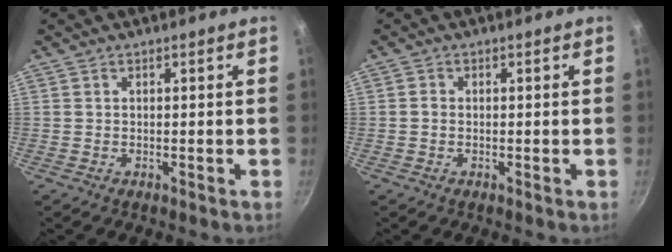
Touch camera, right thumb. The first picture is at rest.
{"total": 1.0, "force": [-0.2, 0.8, 0.5], "torque": [-0.009, 0.004, -0.005]}